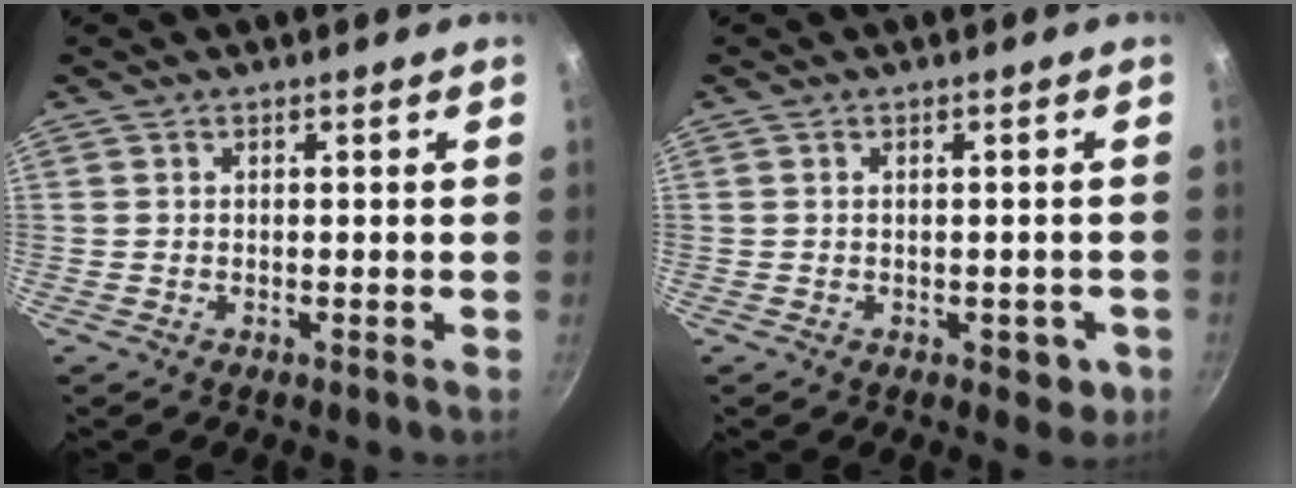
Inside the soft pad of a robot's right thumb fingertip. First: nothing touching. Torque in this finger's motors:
{"motor_torque": [0.25, 0.53, -0.14, 0.06, 0.15]}